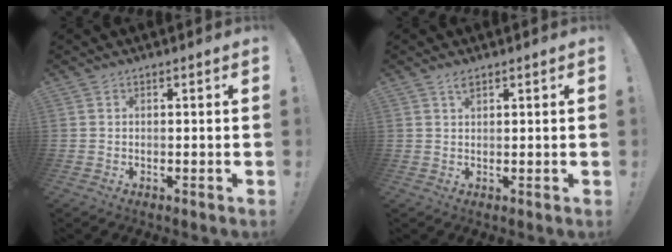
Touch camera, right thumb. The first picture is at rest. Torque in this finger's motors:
{"motor_torque": [-0.03, -0.07, 0.08, 0.23, -0.02]}